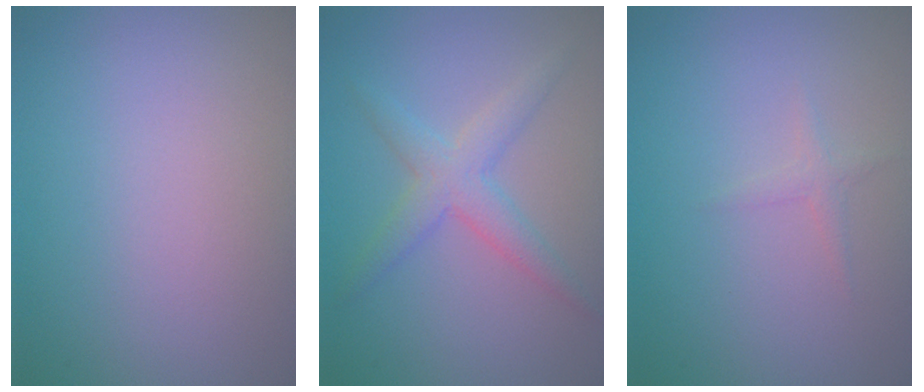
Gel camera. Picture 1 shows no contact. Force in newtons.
{"total": 2.3, "press": 2.3, "slide": 0.1}
{"total": 0.8, "press": 0.8, "slide": 0.1}